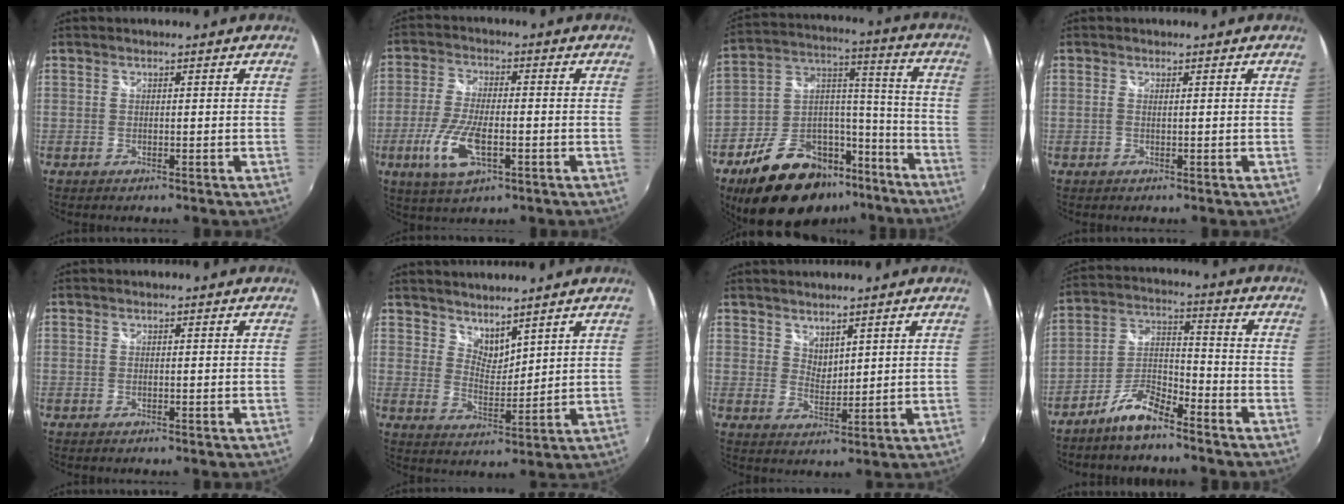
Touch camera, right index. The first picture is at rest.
{"total": 10.1, "force": [-3.6, 3.7, 8.7], "torque": [-0.186, -0.012, -0.067]}
{"total": 21.9, "force": [-15.2, 11.7, 10.5], "torque": [-0.201, 0.061, -0.220]}
{"total": 0.5, "force": [0.1, -0.1, 0.5], "torque": [-0.012, -0.001, 0.000]}
{"total": 0.0}
{"total": 5.4, "force": [4.8, 1.9, 1.5], "torque": [-0.014, -0.002, 0.089]}
{"total": 3.3, "force": [2.8, 1.4, 0.9], "torque": [-0.009, -0.002, 0.052]}
{"total": 7.9, "force": [-6.5, 1.8, 4.2], "torque": [-0.102, 0.022, -0.126]}